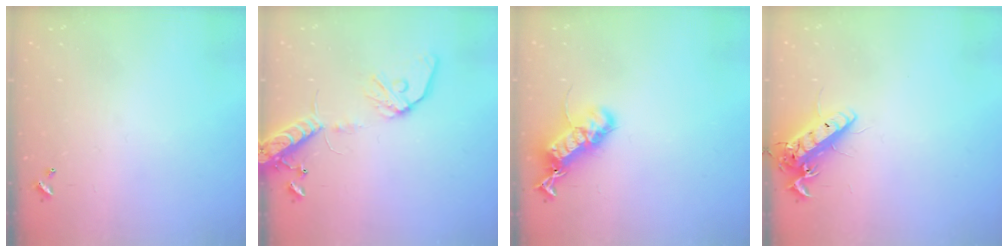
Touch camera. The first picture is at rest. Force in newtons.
{"total": 14.1, "press": 13.8, "slide": 3.0}
{"total": 18.4, "press": 18.4, "slide": 0.6}
{"total": 14.8, "press": 14.5, "slide": 2.8}